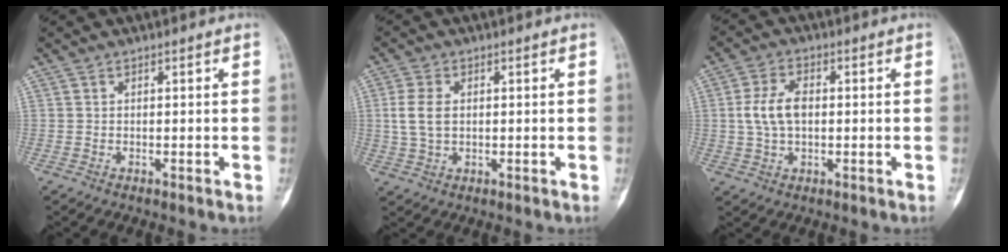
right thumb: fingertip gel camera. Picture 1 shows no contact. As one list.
[{"total": 5.5, "force": [0.6, 3.5, 4.2], "torque": [-0.094, 0.004, 0.014]}, {"total": 7.1, "force": [0.3, 4.2, 5.7], "torque": [-0.113, 0.012, 0.004]}]